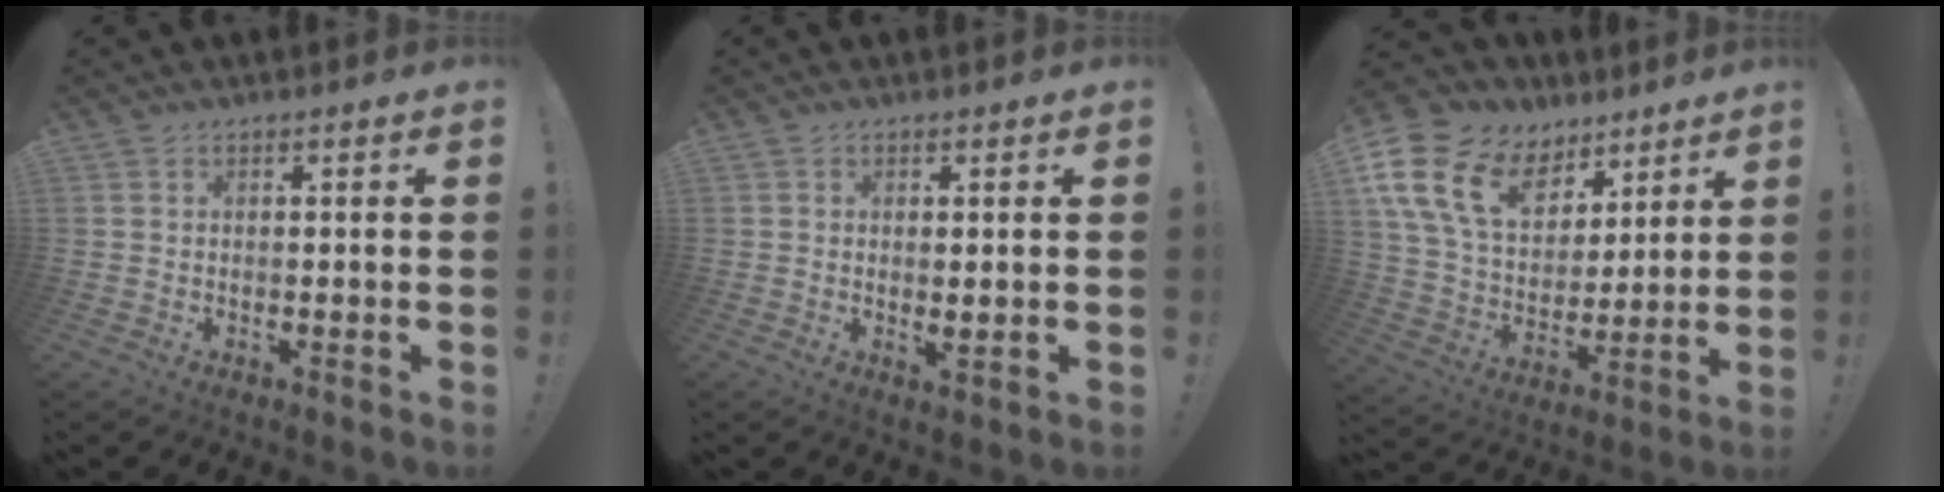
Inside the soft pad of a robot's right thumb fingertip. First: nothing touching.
{"total": 2.1, "force": [0.6, 0.1, 2.0], "torque": [-0.020, -0.012, 0.009]}
{"total": 19.9, "force": [9.8, 13.4, 11.0], "torque": [-0.195, -0.043, 0.196]}